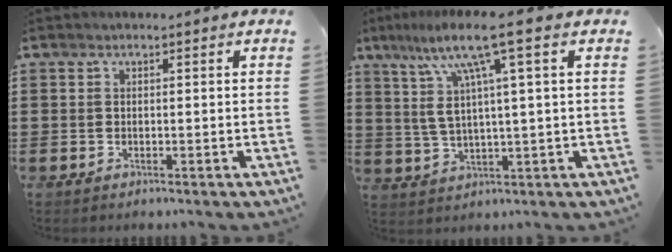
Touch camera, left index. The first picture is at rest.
{"total": 10.6, "force": [4.4, 0.6, 9.6], "torque": [-0.207, -0.007, 0.064]}